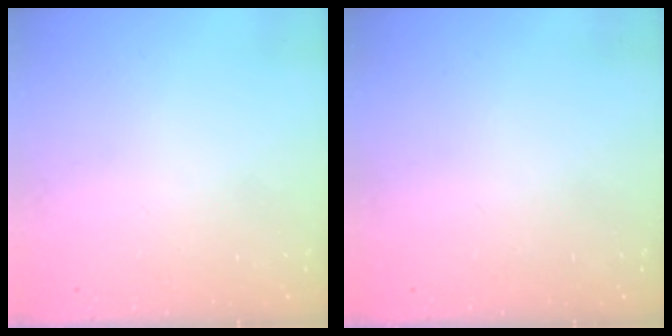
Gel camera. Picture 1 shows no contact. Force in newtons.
{"total": 0.0}